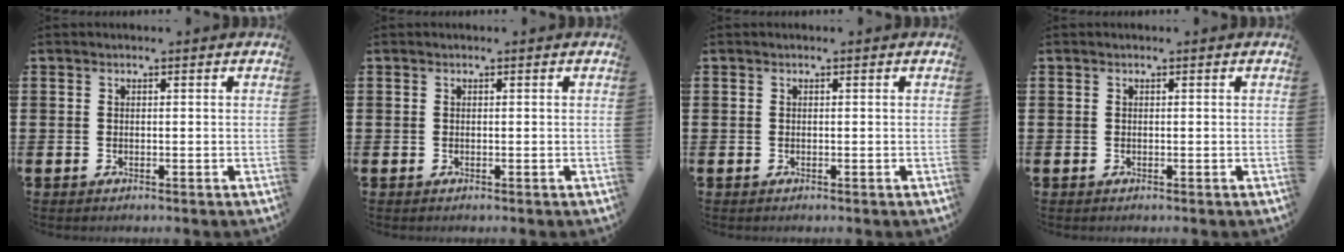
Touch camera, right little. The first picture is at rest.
{"total": 0.0}
{"total": 0.0}
{"total": 0.0}